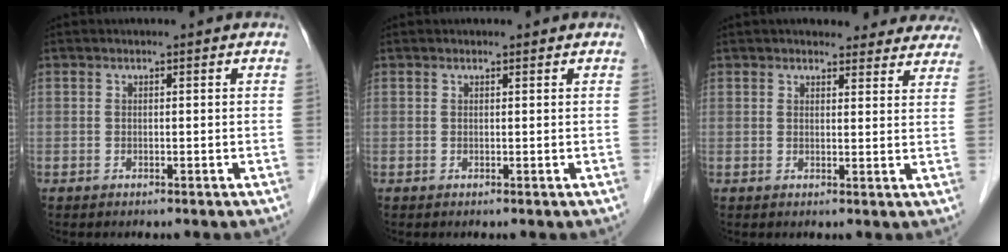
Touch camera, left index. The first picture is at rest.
{"total": 0.0}
{"total": 12.3, "force": [11.4, 3.5, 2.9], "torque": [0.005, -0.001, 0.111]}